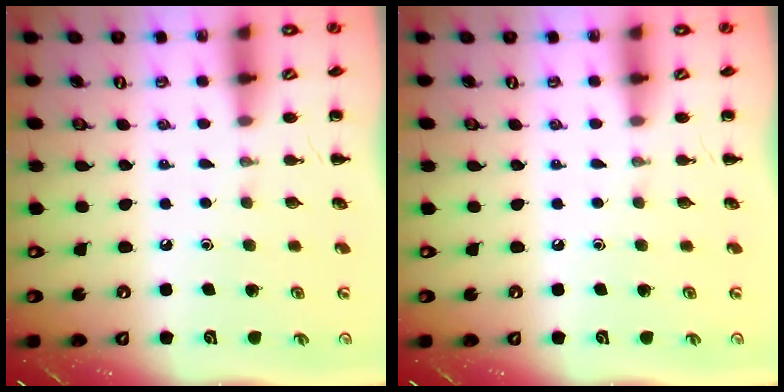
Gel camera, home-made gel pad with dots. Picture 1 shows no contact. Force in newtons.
{"total": 0.0}